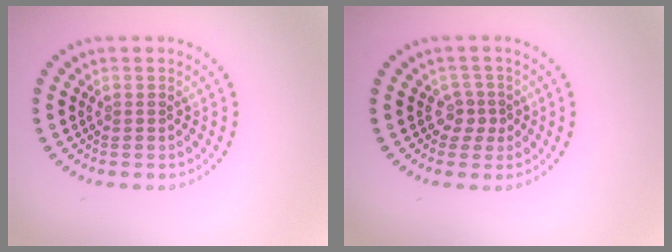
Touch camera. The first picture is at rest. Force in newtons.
{"total": 2.0, "press": 1.4, "slide": 1.4}